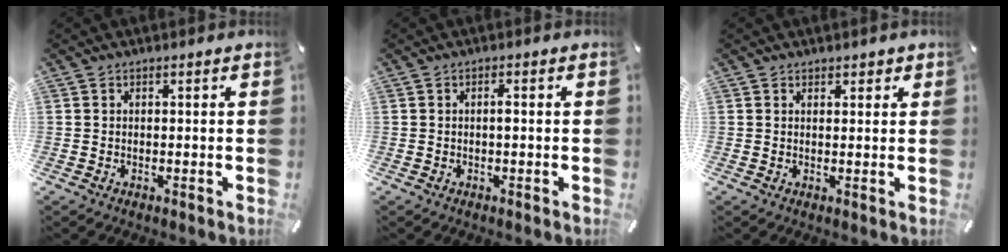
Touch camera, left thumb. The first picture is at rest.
{"total": 1.3, "force": [-0.1, 0.3, 1.2], "torque": [-0.025, 0.000, -0.002]}
{"total": 1.3, "force": [0.9, 0.9, 0.4], "torque": [0.001, -0.002, 0.015]}